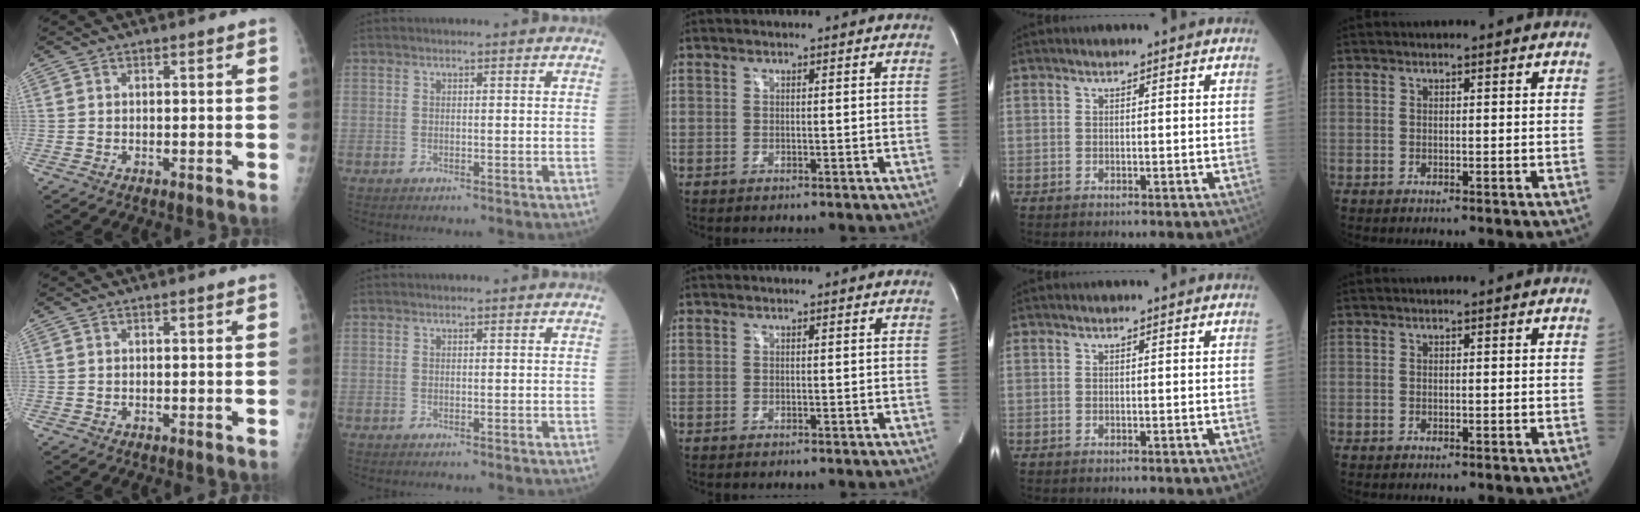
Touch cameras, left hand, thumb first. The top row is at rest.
{}